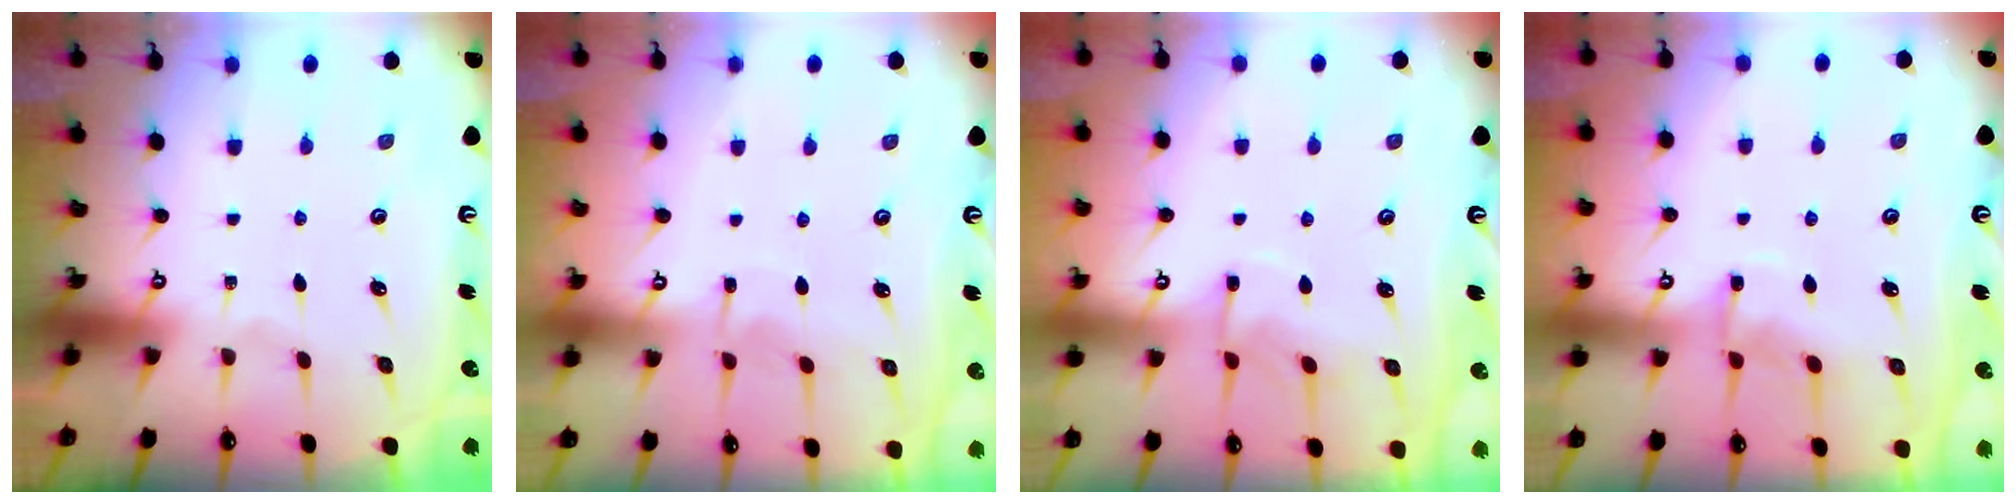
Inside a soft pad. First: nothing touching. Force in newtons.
{"total": 3.9, "press": 3.9, "slide": 0.1}
{"total": 6.0, "press": 6.0, "slide": 0.6}
{"total": 7.2, "press": 7.2, "slide": 0.8}